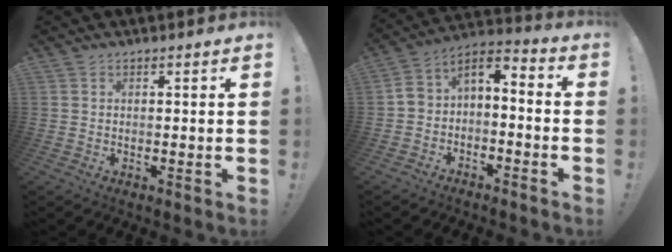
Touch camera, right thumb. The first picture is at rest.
{"total": 4.6, "force": [-3.2, 3.0, 1.5], "torque": [-0.023, 0.009, -0.059]}